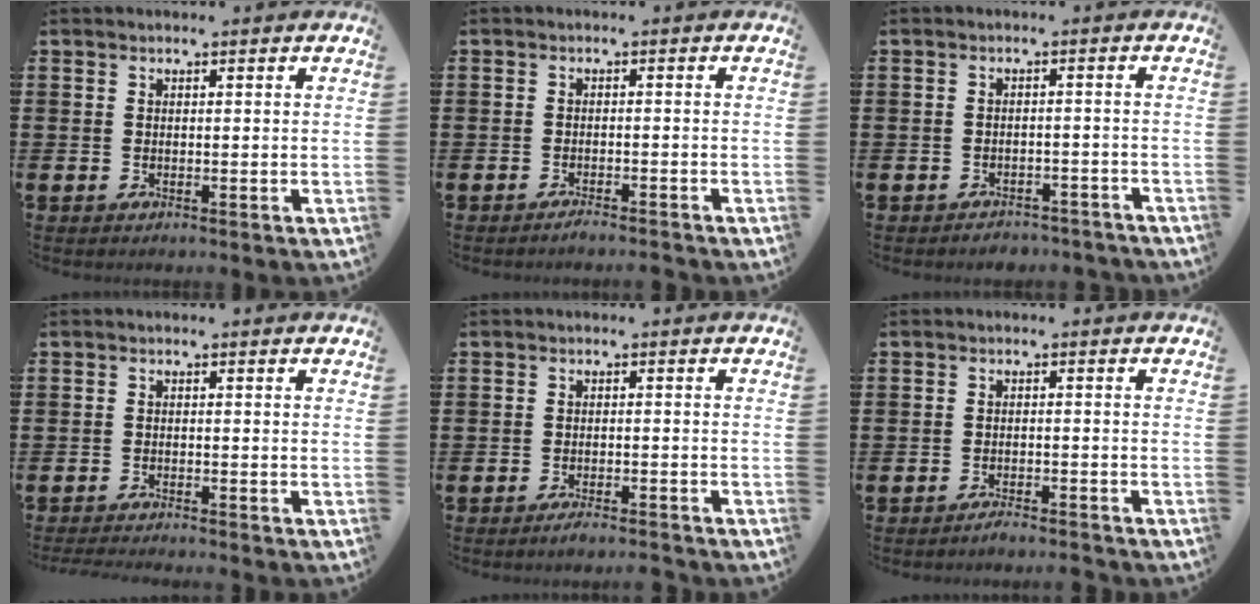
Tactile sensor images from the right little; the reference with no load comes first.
{"total": 1.4, "force": [-1.3, -0.1, 0.5], "torque": [-0.008, -0.002, -0.024]}
{"total": 1.8, "force": [-1.8, 0.2, -0.1], "torque": [-0.004, 0.004, -0.040]}
{"total": 1.2, "force": [-1.1, -0.2, 0.1], "torque": [-0.003, -0.001, -0.023]}
{"total": 1.7, "force": [-1.6, 0.0, 0.8], "torque": [-0.013, 0.001, -0.030]}
{"total": 1.8, "force": [-1.7, -0.1, 0.4], "torque": [-0.008, 0.002, -0.033]}